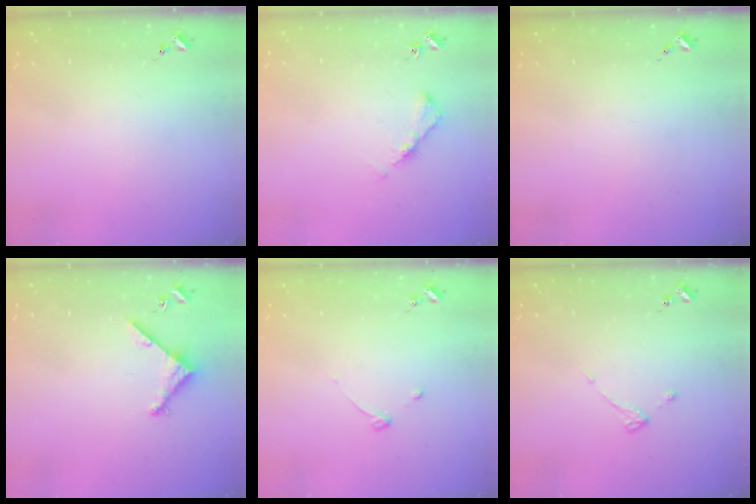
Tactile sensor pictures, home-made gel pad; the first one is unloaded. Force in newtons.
{"total": 5.0, "press": 4.9, "slide": 0.8}
{"total": 0.0}
{"total": 3.6, "press": 3.6, "slide": 0.3}
{"total": 3.3, "press": 3.2, "slide": 0.6}
{"total": 2.9, "press": 2.9, "slide": 0.5}